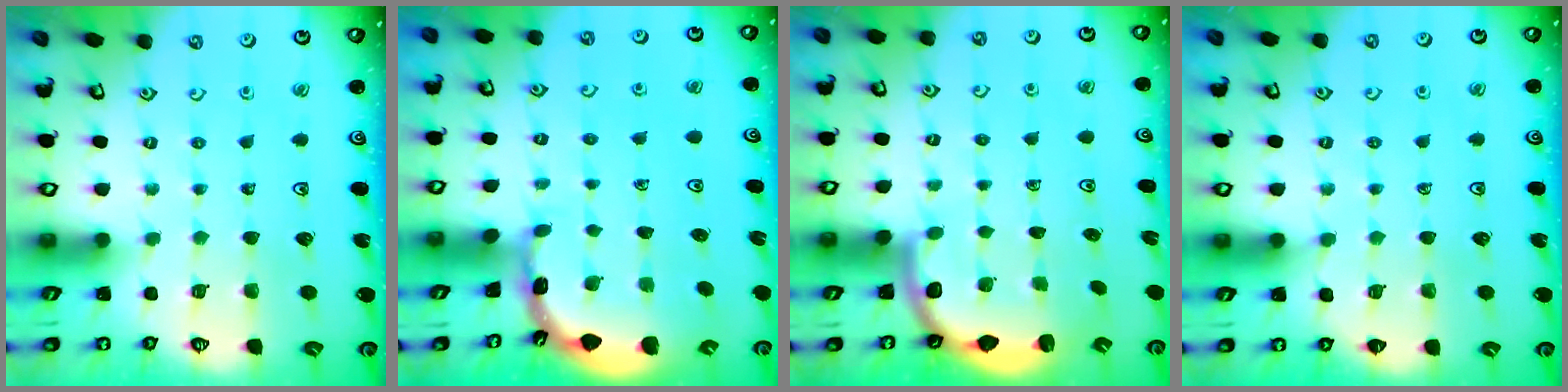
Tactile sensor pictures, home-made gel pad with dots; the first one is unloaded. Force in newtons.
{"total": 1.6, "press": 1.6, "slide": 0.1}
{"total": 2.6, "press": 2.5, "slide": 0.6}
{"total": 3.7, "press": 3.5, "slide": 1.1}